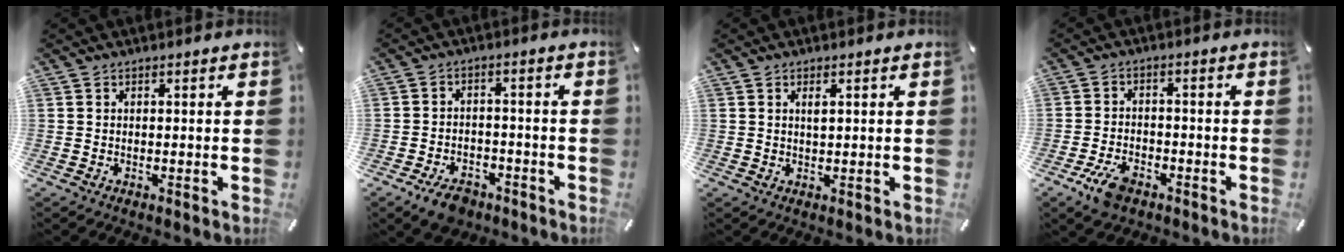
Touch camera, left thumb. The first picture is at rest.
{"total": 5.6, "force": [-4.0, 3.1, 2.3], "torque": [-0.036, 0.025, -0.072]}
{"total": 1.5, "force": [0.6, 0.5, 1.3], "torque": [-0.028, 0.002, 0.009]}
{"total": 6.6, "force": [-3.8, 3.5, 4.1], "torque": [-0.094, 0.013, -0.073]}